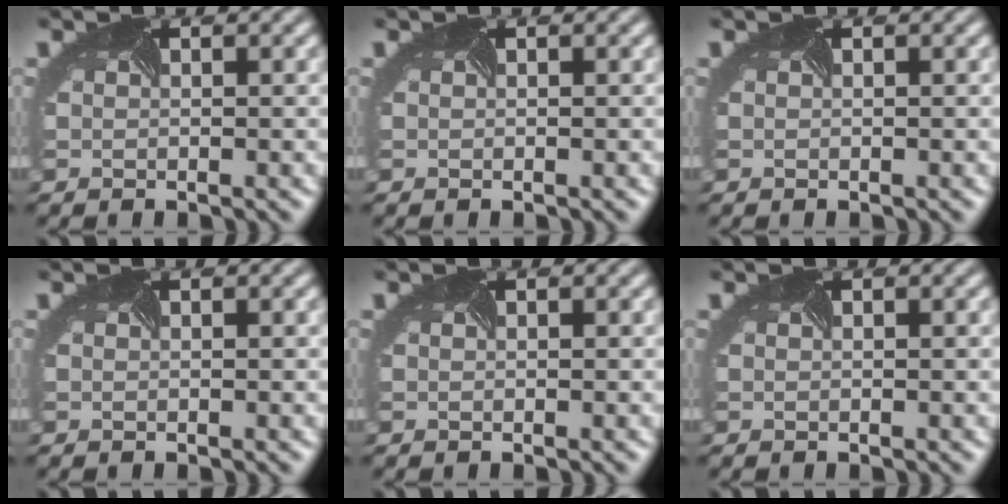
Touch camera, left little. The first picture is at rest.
{"total": 0.0}
{"total": 0.0}
{"total": 0.0}
{"total": 0.0}
{"total": 0.0}